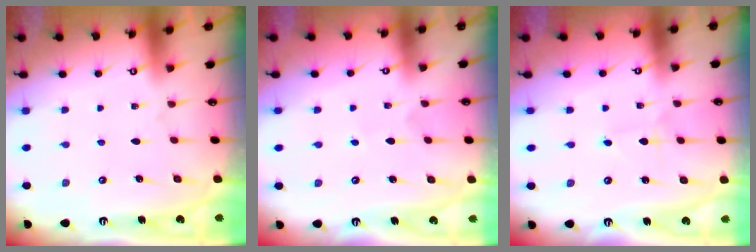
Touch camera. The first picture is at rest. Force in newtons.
{"total": 2.9, "press": 2.9, "slide": 0.3}
{"total": 1.3, "press": 1.3, "slide": 0.1}